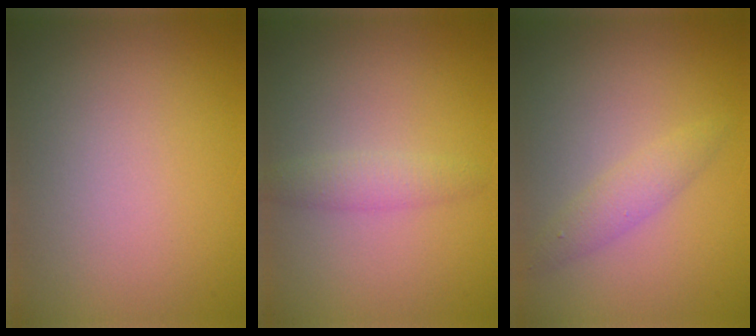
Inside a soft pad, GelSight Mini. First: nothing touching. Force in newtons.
{"total": 1.8, "press": 1.8, "slide": 0.1}
{"total": 1.8, "press": 1.8, "slide": 0.1}